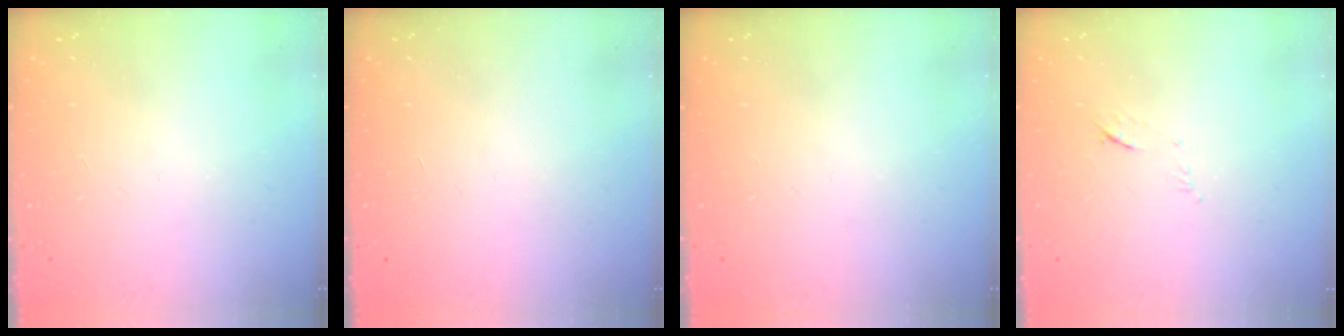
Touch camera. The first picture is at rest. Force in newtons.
{"total": 1.5, "press": 1.5, "slide": 0.1}
{"total": 0.0}
{"total": 6.2, "press": 6.2, "slide": 0.9}